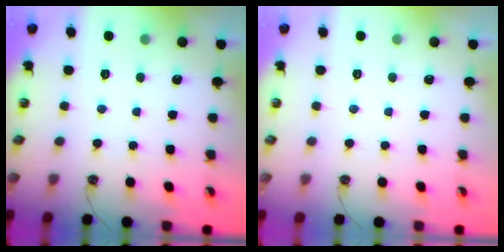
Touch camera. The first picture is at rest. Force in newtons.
{"total": 0.0}